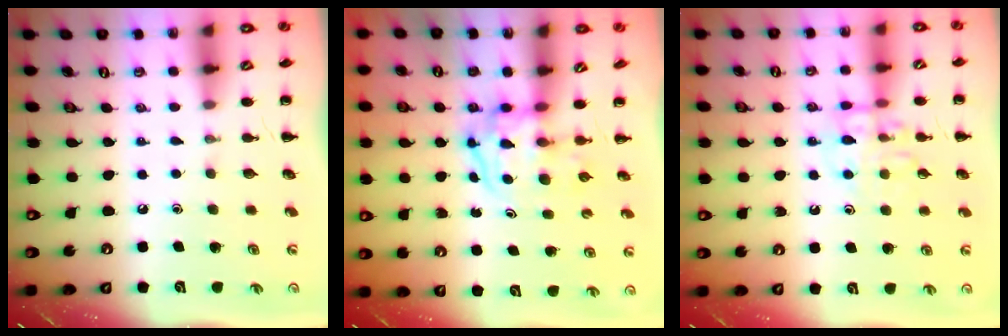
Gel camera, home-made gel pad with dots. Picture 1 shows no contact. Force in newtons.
{"total": 3.8, "press": 3.7, "slide": 0.5}
{"total": 11.5, "press": 11.4, "slide": 0.9}